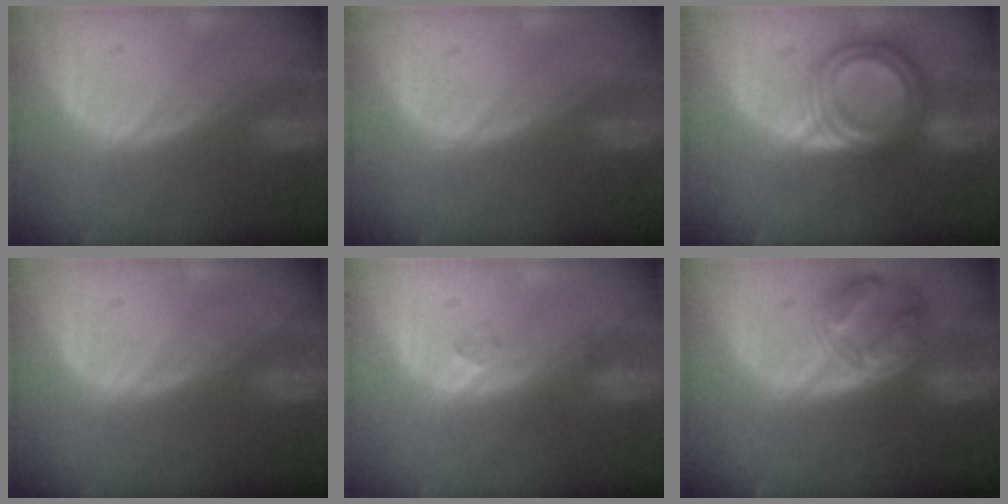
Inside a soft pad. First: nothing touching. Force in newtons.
{"total": 0.0}
{"total": 7.8, "press": 7.8, "slide": 0.5}
{"total": 0.0}
{"total": 2.7, "press": 2.3, "slide": 1.5}
{"total": 8.2, "press": 7.2, "slide": 4.0}